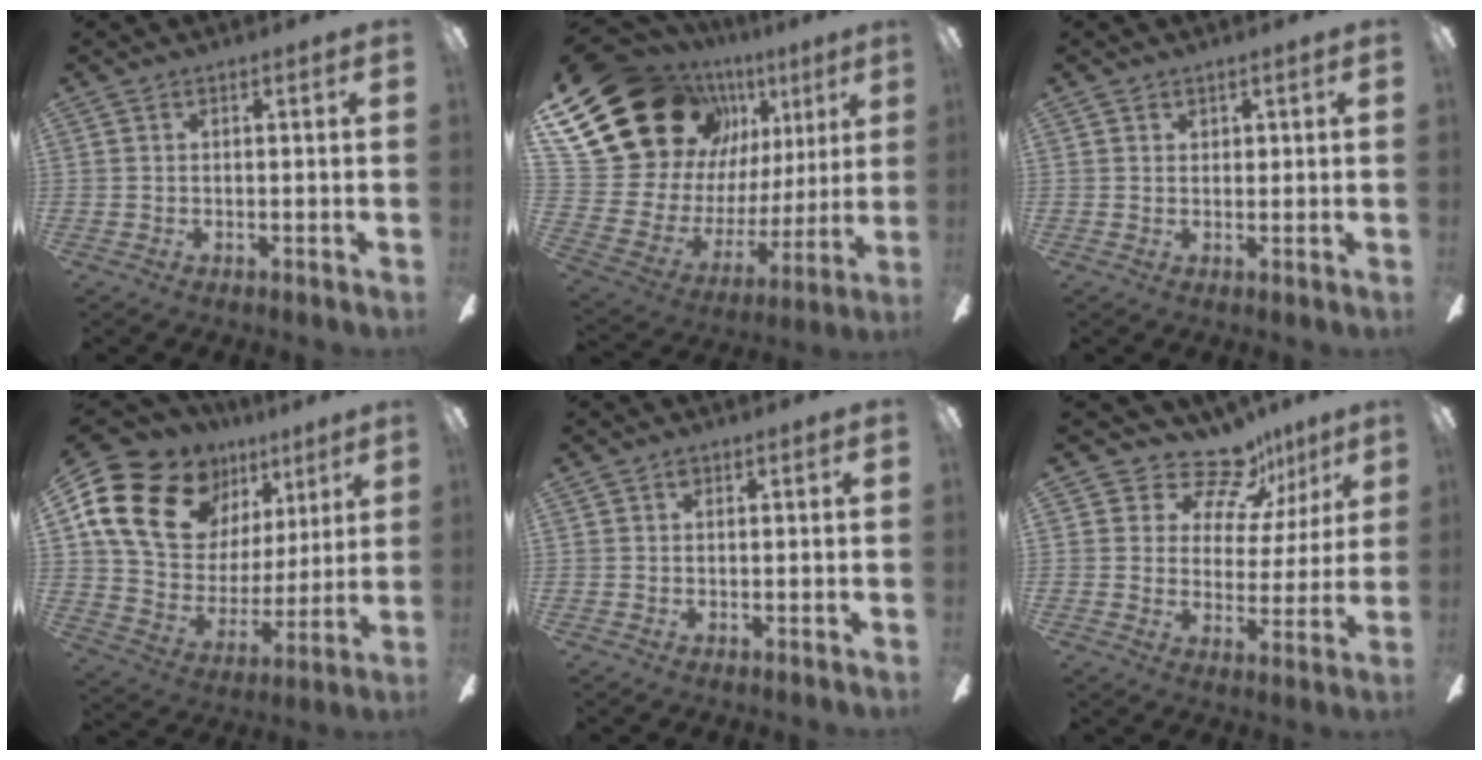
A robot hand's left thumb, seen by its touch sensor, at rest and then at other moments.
{"total": 25.1, "force": [13.3, 17.4, 12.2], "torque": [-0.239, -0.097, 0.276]}
{"total": 1.5, "force": [1.0, 1.0, 0.2], "torque": [0.004, -0.001, 0.017]}
{"total": 22.2, "force": [12.6, 14.7, 10.8], "torque": [-0.198, -0.063, 0.246]}
{"total": 1.0, "force": [0.5, 0.7, 0.4], "torque": [-0.009, 0.003, 0.009]}
{"total": 13.3, "force": [10.8, 6.3, 4.4], "torque": [-0.076, -0.083, 0.197]}